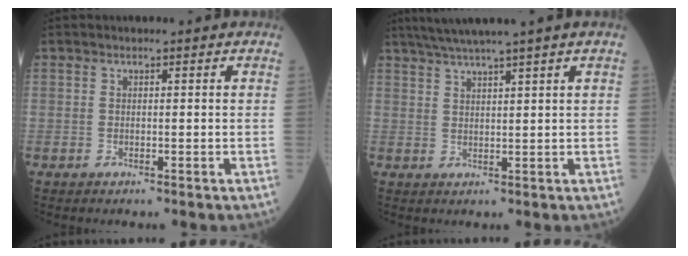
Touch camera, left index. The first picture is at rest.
{"total": 6.6, "force": [5.1, -1.6, 3.8], "torque": [-0.061, 0.016, 0.087]}